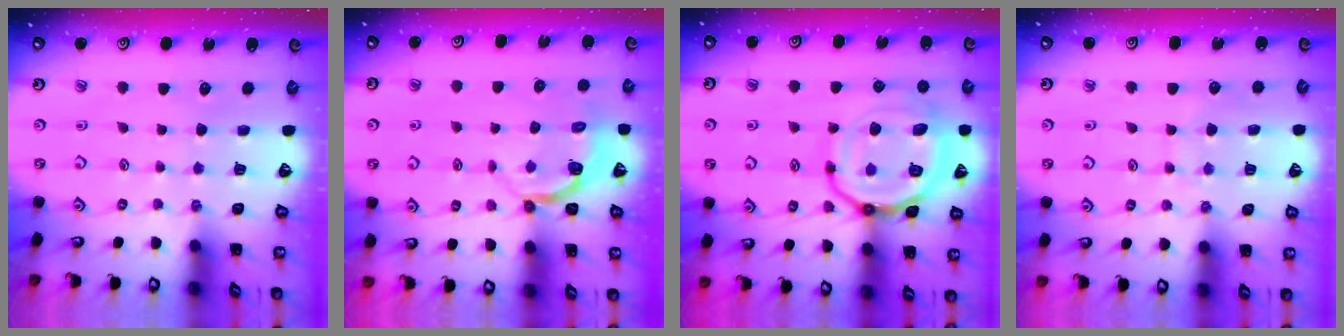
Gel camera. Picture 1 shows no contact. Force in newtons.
{"total": 4.0, "press": 3.2, "slide": 2.4}
{"total": 20.8, "press": 20.7, "slide": 2.0}
{"total": 6.8, "press": 6.8, "slide": 0.6}